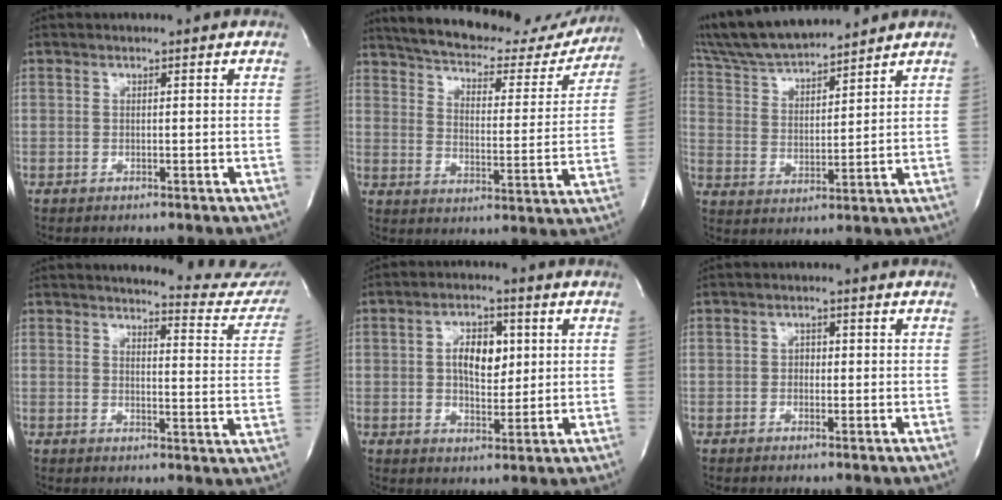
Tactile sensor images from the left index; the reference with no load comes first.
{"total": 24.2, "force": [21.6, 6.8, 8.3], "torque": [-0.136, -0.027, 0.274]}
{"total": 13.8, "force": [12.7, 1.9, 5.2], "torque": [-0.104, 0.017, 0.231]}
{"total": 14.9, "force": [14.4, 1.7, 3.1], "torque": [-0.017, -0.100, 0.135]}
{"total": 6.6, "force": [1.1, 3.6, 5.4], "torque": [-0.092, 0.006, 0.020]}
{"total": 1.4, "force": [-0.3, 1.1, 0.8], "torque": [-0.009, 0.001, -0.008]}